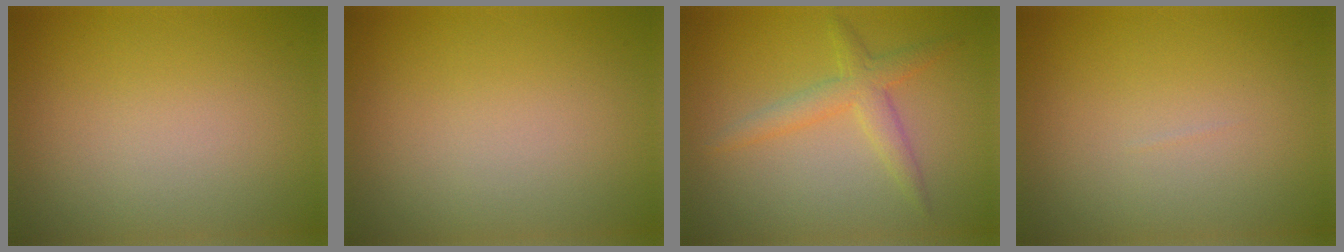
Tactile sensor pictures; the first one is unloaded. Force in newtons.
{"total": 0.0}
{"total": 2.8, "press": 2.8, "slide": 0.1}
{"total": 0.0}